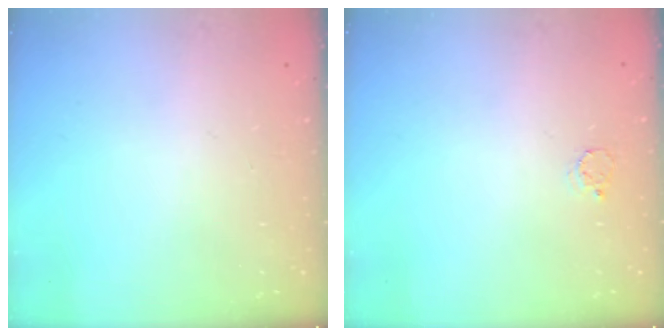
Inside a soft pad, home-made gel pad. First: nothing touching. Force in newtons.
{"total": 2.4, "press": 2.4, "slide": 0.3}